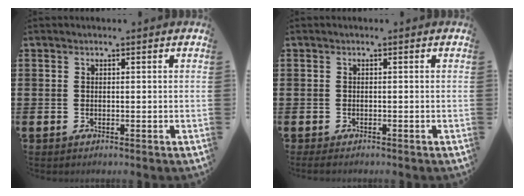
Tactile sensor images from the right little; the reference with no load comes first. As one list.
[{"total": 0.7, "force": [-0.5, 0.2, 0.4], "torque": [-0.009, -0.001, -0.011]}]